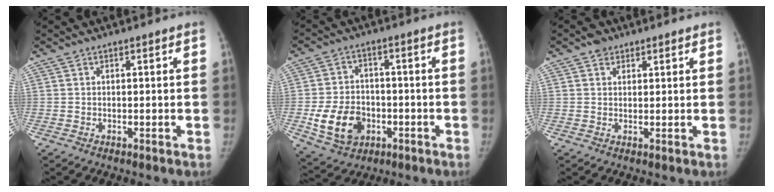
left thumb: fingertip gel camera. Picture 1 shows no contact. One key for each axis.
{"total": 11.5, "fx": -3.2, "fy": 8.8, "fz": 6.7, "tx": -0.097, "ty": 0.011, "tz": -0.047}
{"total": 2.7, "fx": 1.7, "fy": 1.9, "fz": 0.7, "tx": 0.008, "ty": -0.007, "tz": 0.023}